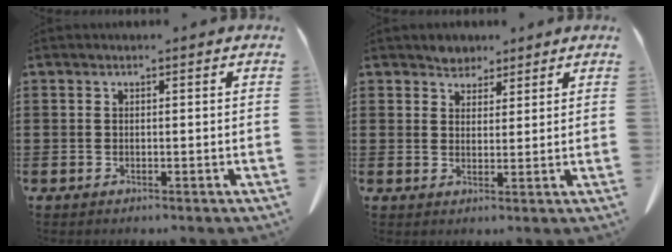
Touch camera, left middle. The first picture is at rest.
{"total": 3.1, "force": [2.8, 1.4, 0.0], "torque": [-0.011, 0.002, 0.055]}